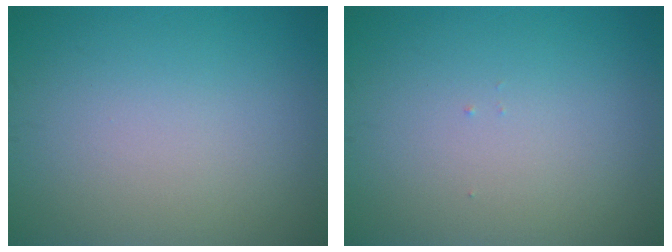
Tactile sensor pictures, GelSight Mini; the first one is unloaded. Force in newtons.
{"total": 0.0}